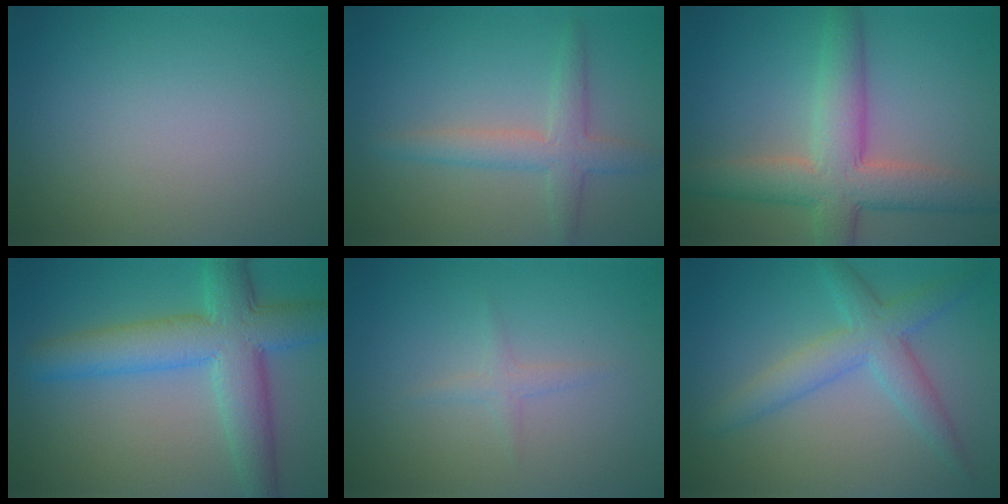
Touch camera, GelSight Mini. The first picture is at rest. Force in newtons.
{"total": 3.3, "press": 3.3, "slide": 0.2}
{"total": 7.4, "press": 7.4, "slide": 0.4}
{"total": 8.2, "press": 8.2, "slide": 0.2}
{"total": 1.1, "press": 1.1, "slide": 0.0}
{"total": 4.4, "press": 4.4, "slide": 0.0}